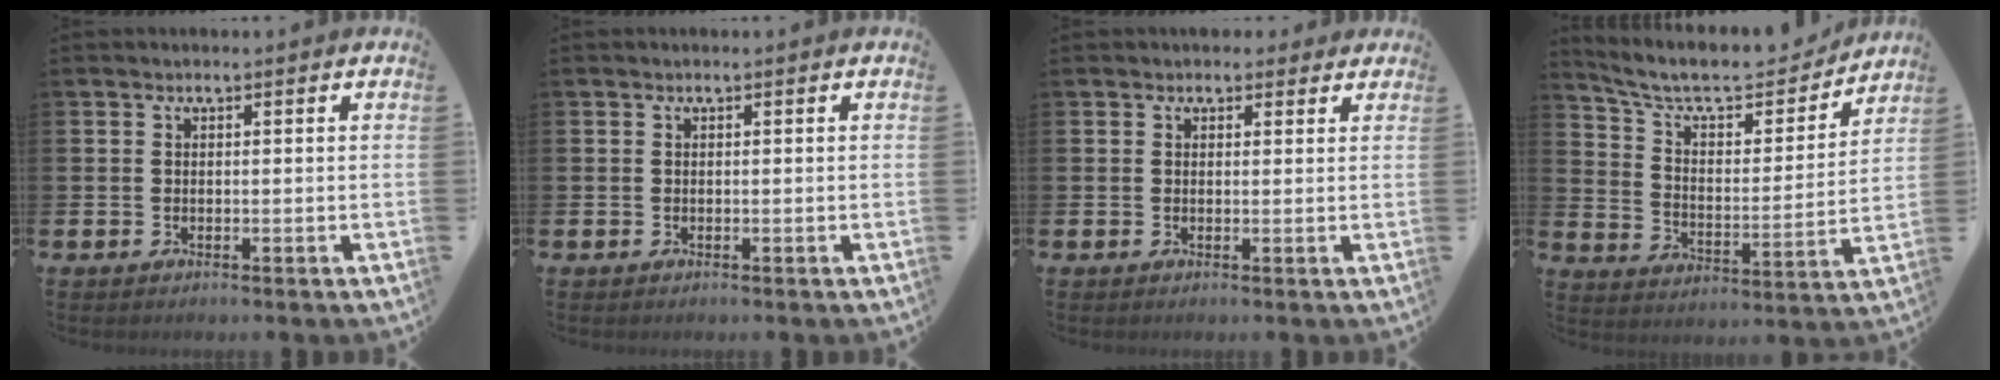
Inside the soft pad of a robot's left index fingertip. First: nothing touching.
{"total": 0.0}
{"total": 1.8, "force": [1.5, 0.9, 0.0], "torque": [0.011, 0.000, 0.024]}
{"total": 9.6, "force": [8.3, 2.9, 3.7], "torque": [-0.101, -0.055, 0.139]}